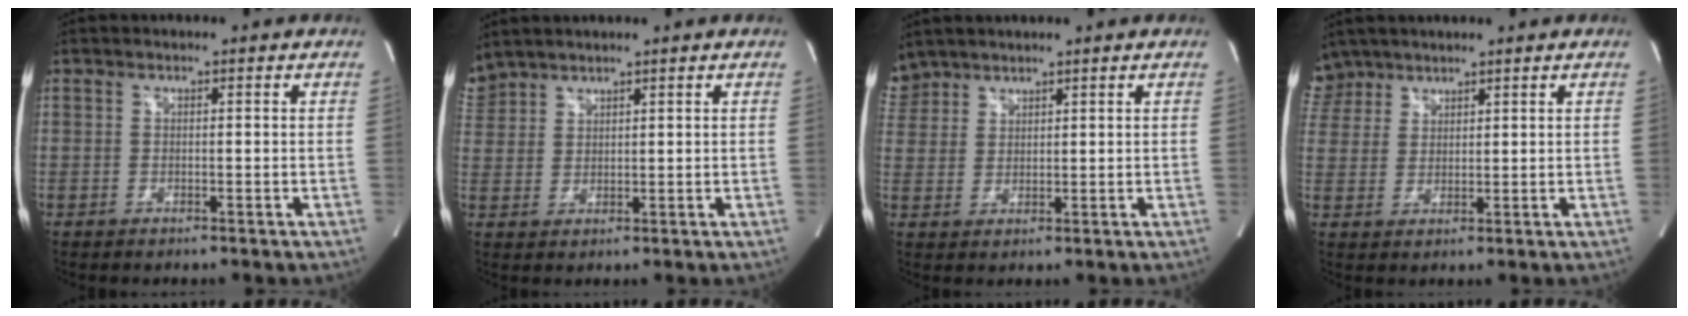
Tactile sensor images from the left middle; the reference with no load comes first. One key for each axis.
{"total": 4.6, "fx": 4.4, "fy": 1.3, "fz": 0.5, "tx": -0.027, "ty": 0.020, "tz": 0.096}
{"total": 5.0, "fx": 4.4, "fy": 2.4, "fz": 0.1, "tx": -0.011, "ty": 0.016, "tz": 0.097}
{"total": 5.5, "fx": 4.6, "fy": 3.0, "fz": -0.4, "tx": 0.010, "ty": 0.009, "tz": 0.093}